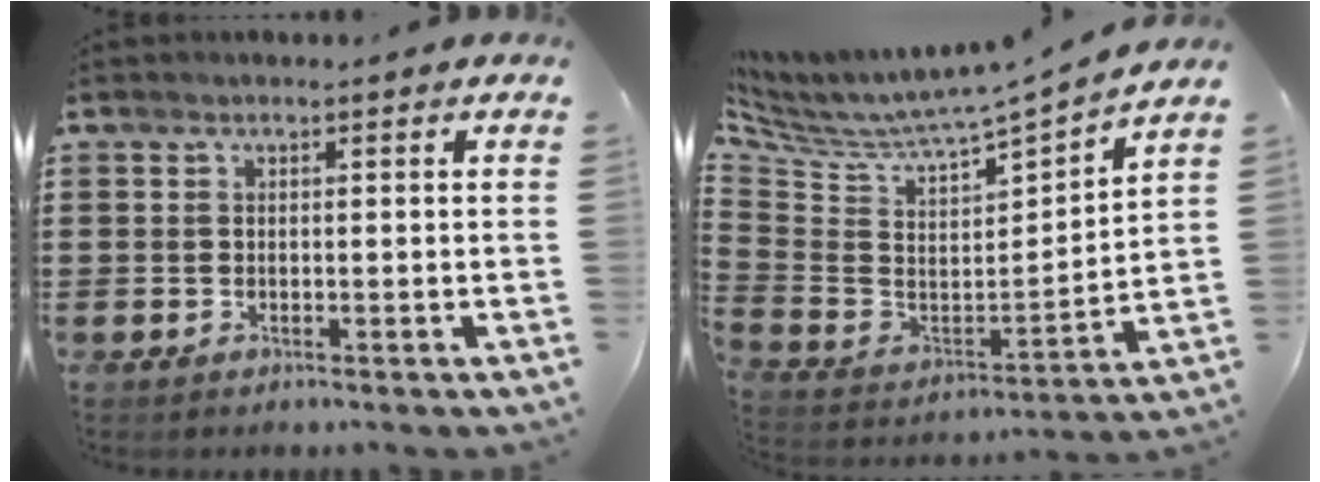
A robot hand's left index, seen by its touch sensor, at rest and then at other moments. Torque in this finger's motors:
{"motor_torque": [1.40, 0.73, 0.12, 0.07]}